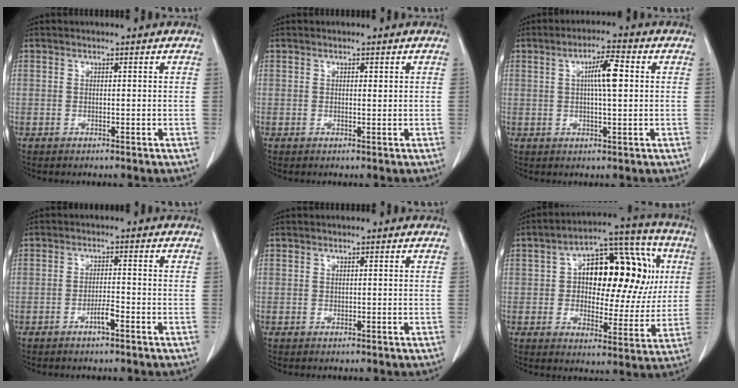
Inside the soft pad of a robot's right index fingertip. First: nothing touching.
{"total": 0.6, "force": [0.3, 0.2, 0.5], "torque": [-0.008, -0.001, 0.005]}
{"total": 5.6, "force": [1.0, 0.7, 5.5], "torque": [-0.096, 0.009, 0.016]}
{"total": 2.5, "force": [-1.4, 0.3, 2.0], "torque": [-0.036, 0.001, -0.027]}
{"total": 0.0}
{"total": 18.9, "force": [3.7, 9.3, 16.0], "torque": [-0.216, 0.052, 0.053]}